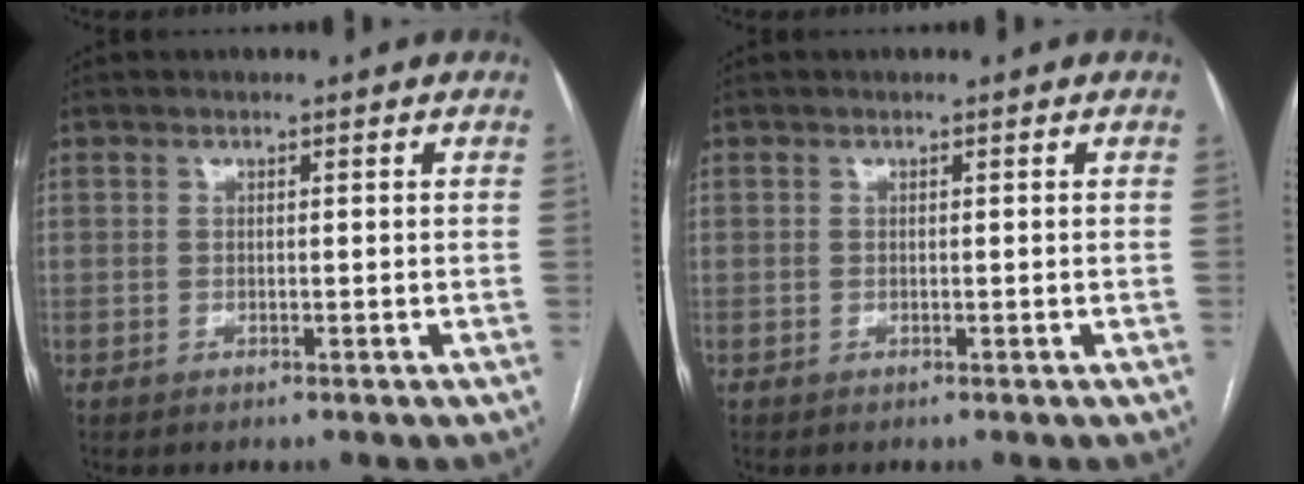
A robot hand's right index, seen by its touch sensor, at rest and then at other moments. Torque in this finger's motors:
{"motor_torque": [0.00, 0.00, 0.00, 0.00]}